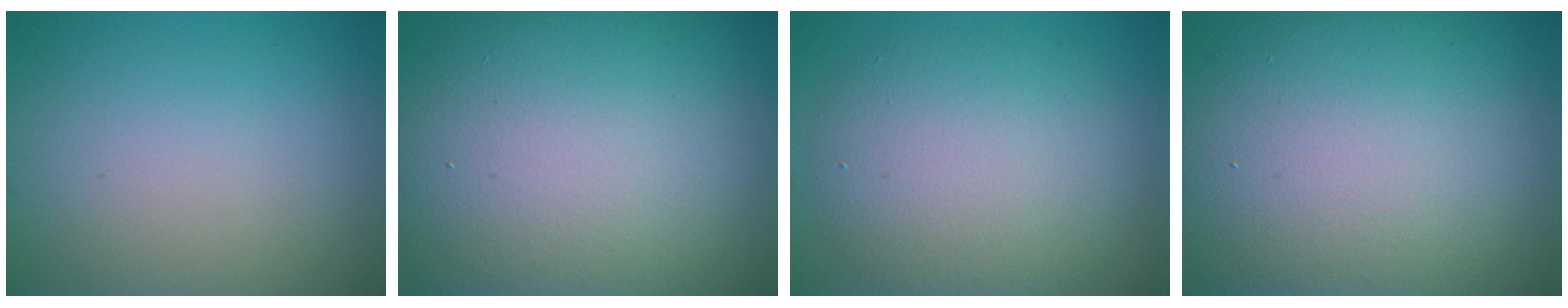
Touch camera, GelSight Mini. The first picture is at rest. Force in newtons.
{"total": 17.8, "press": 17.8, "slide": 0.7}
{"total": 6.9, "press": 6.9, "slide": 0.7}
{"total": 16.5, "press": 16.5, "slide": 0.9}